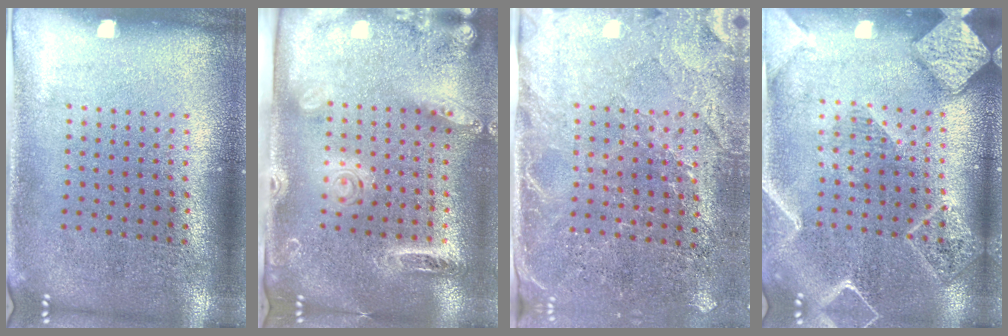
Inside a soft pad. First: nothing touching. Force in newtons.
{"total": 2.5, "press": 2.0, "slide": 1.5}
{"total": 2.9, "press": 2.6, "slide": 1.2}
{"total": 2.2, "press": 2.2, "slide": 0.2}